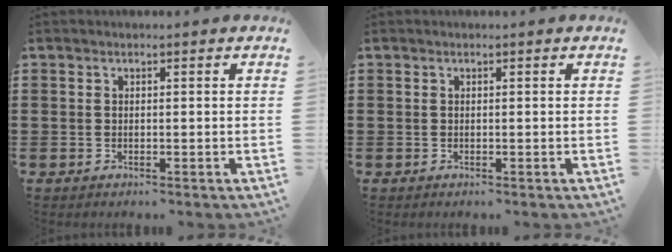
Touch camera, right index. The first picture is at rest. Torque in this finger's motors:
{"motor_torque": [-0.02, 0.02, 0.00, 0.00]}